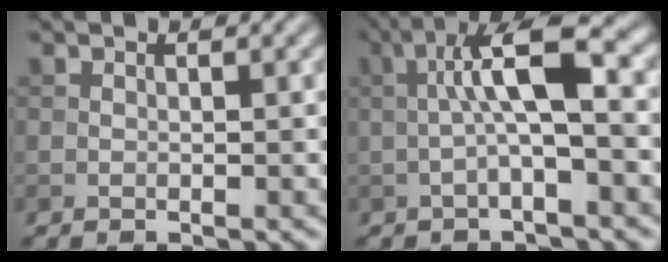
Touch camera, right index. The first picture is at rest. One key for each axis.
{"total": 6.7, "fx": 0.1, "fy": 1.5, "fz": 6.6, "tx": -0.117, "ty": 0.027, "tz": -0.010}